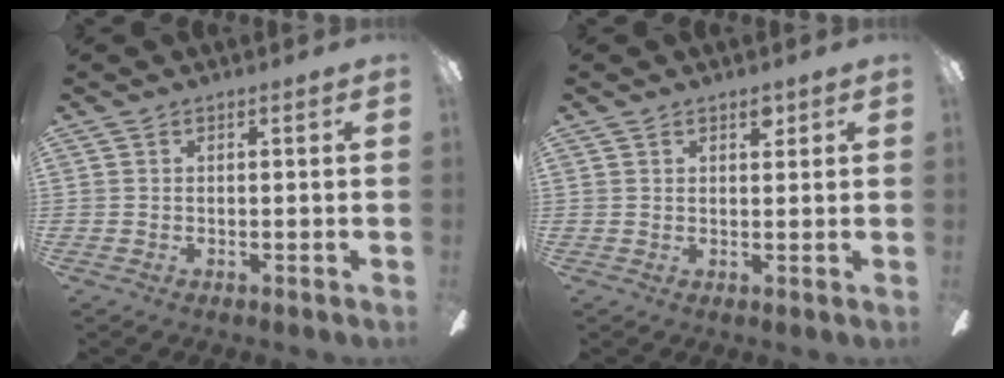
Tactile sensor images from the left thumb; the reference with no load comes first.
{"total": 2.4, "force": [1.7, 1.4, 1.0], "torque": [-0.006, -0.001, 0.026]}